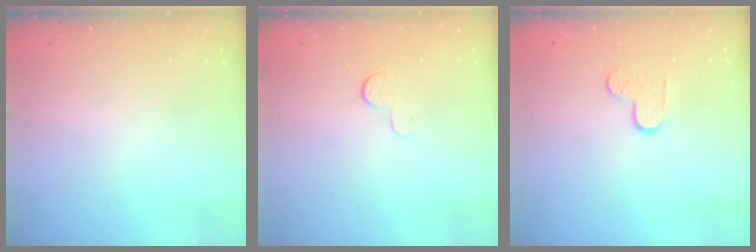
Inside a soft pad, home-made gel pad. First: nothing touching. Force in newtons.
{"total": 4.6, "press": 4.6, "slide": 0.4}
{"total": 4.8, "press": 4.7, "slide": 0.5}